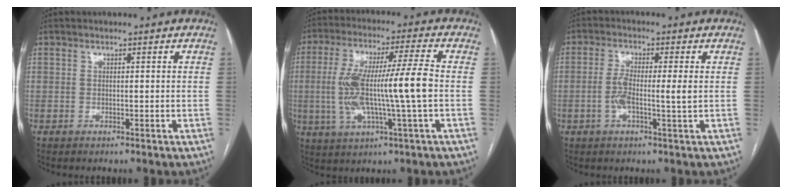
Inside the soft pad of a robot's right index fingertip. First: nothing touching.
{"total": 13.8, "force": [-0.9, 0.3, 13.7], "torque": [-0.271, 0.012, -0.018]}
{"total": 5.0, "force": [-0.4, 0.3, 5.0], "torque": [-0.099, 0.002, -0.011]}